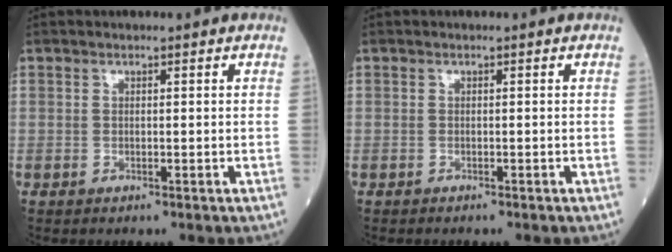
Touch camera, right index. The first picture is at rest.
{"total": 1.3, "force": [-1.0, 0.6, 0.6], "torque": [-0.018, -0.001, -0.010]}